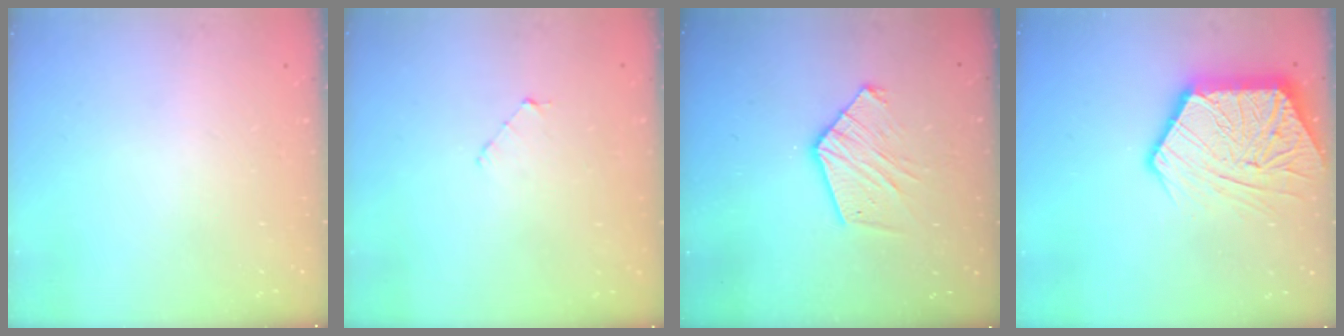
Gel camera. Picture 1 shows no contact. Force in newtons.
{"total": 2.9, "press": 2.9, "slide": 0.3}
{"total": 11.6, "press": 11.5, "slide": 1.0}
{"total": 17.9, "press": 17.9, "slide": 1.5}